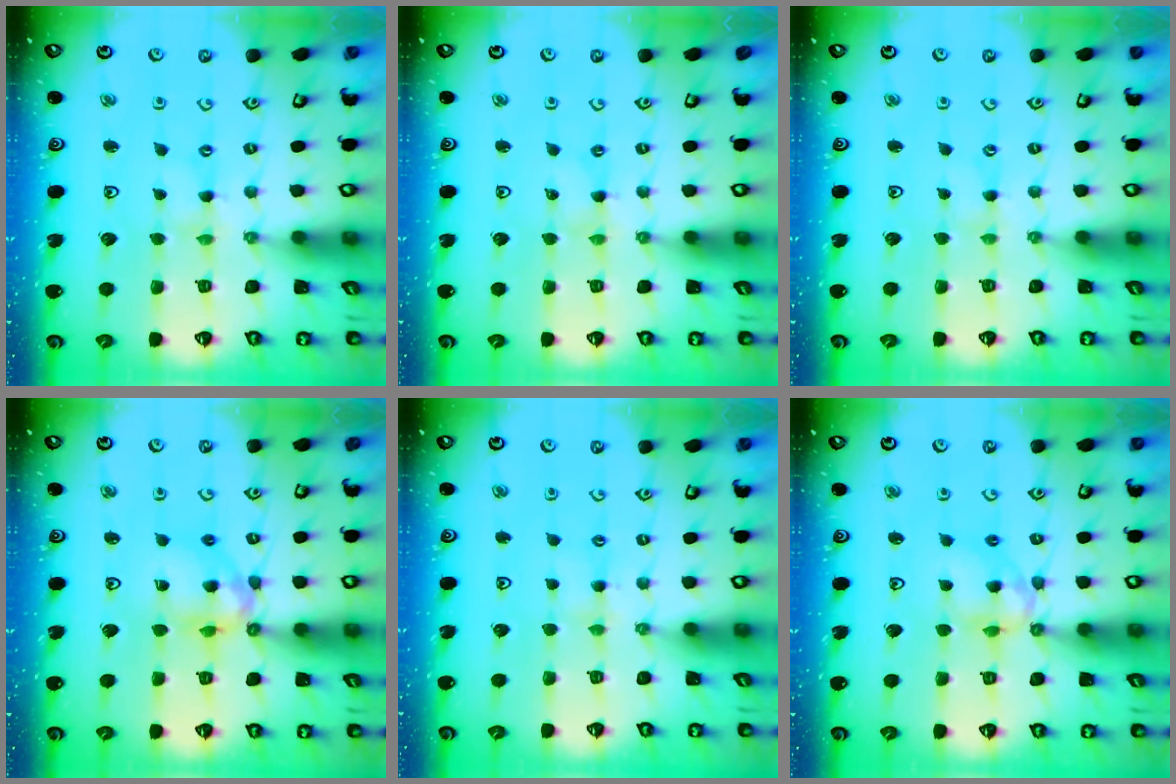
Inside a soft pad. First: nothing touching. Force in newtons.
{"total": 0.0}
{"total": 0.0}
{"total": 10.9, "press": 10.8, "slide": 1.2}
{"total": 2.6, "press": 2.6, "slide": 0.4}
{"total": 10.0, "press": 10.0, "slide": 1.0}